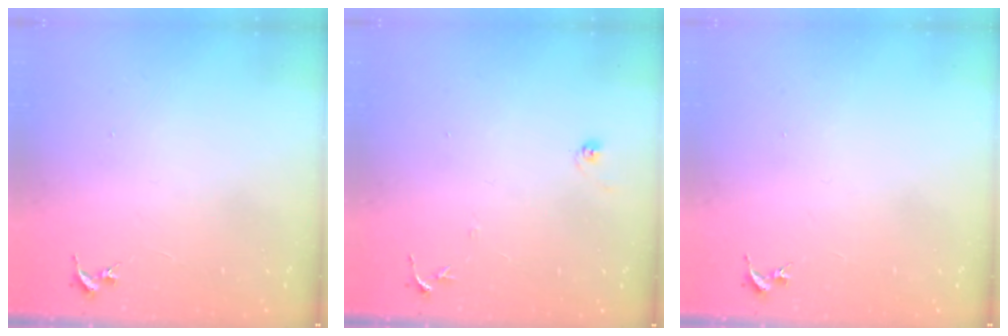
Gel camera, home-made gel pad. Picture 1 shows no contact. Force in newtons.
{"total": 6.0, "press": 5.9, "slide": 0.6}
{"total": 0.0}